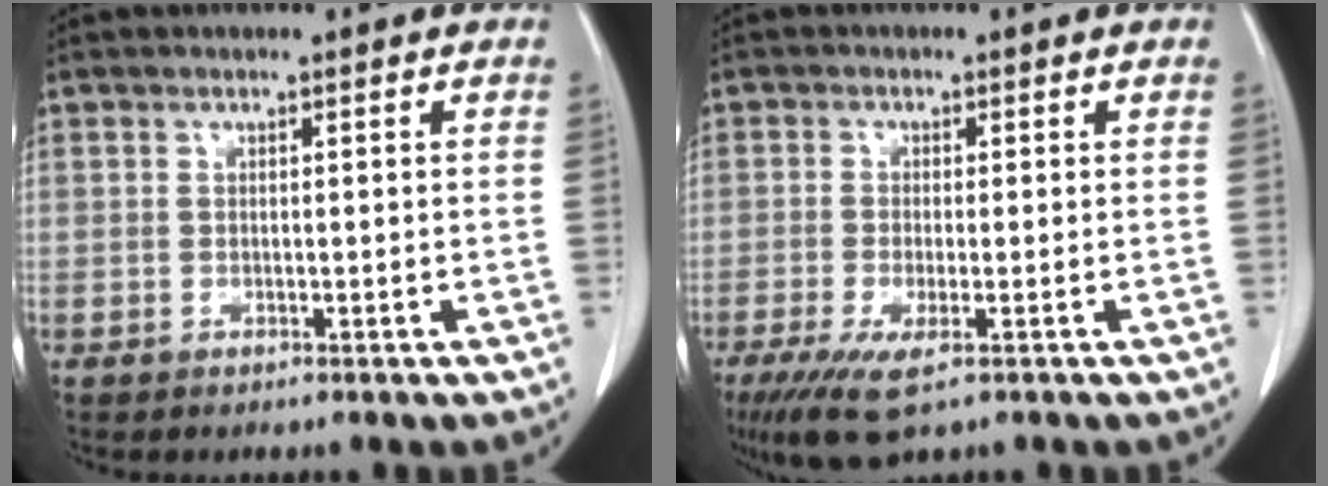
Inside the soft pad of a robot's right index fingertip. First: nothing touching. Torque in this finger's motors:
{"motor_torque": [0.70, -0.58, 0.37, 0.08]}